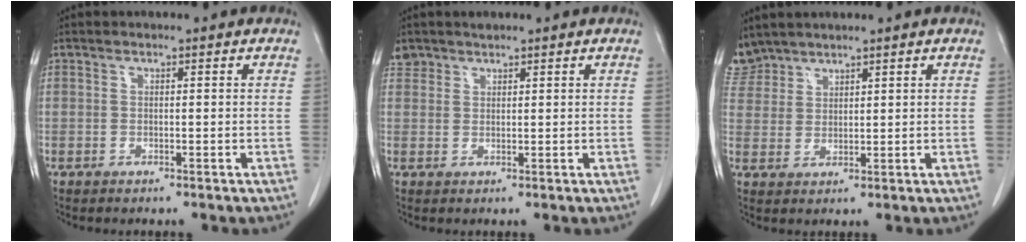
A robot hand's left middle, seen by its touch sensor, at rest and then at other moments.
{"total": 1.9, "force": [1.7, 0.9, -0.1], "torque": [0.004, 0.010, 0.031]}
{"total": 4.6, "force": [4.3, 1.5, -0.3], "torque": [0.002, 0.011, 0.096]}